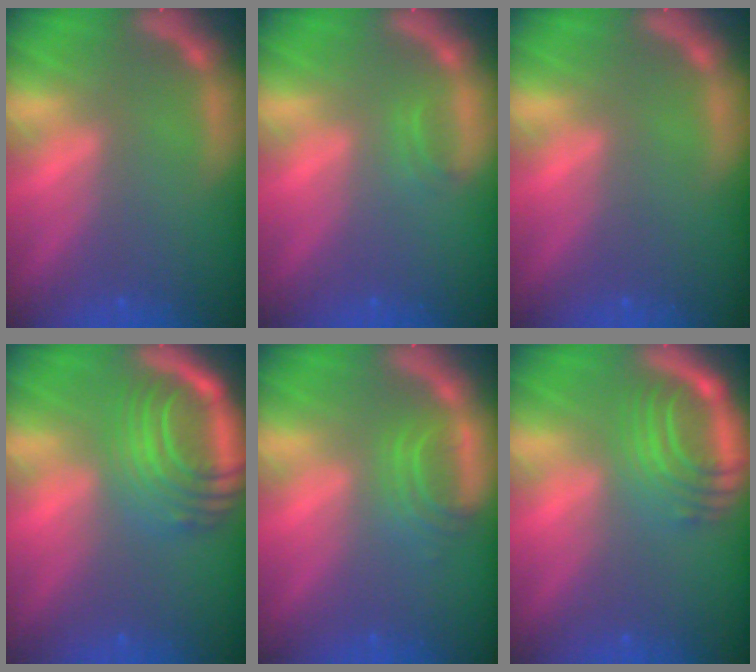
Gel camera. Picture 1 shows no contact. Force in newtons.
{"total": 0.9}
{"total": 0.0}
{"total": 9.0}
{"total": 2.9}
{"total": 6.5}